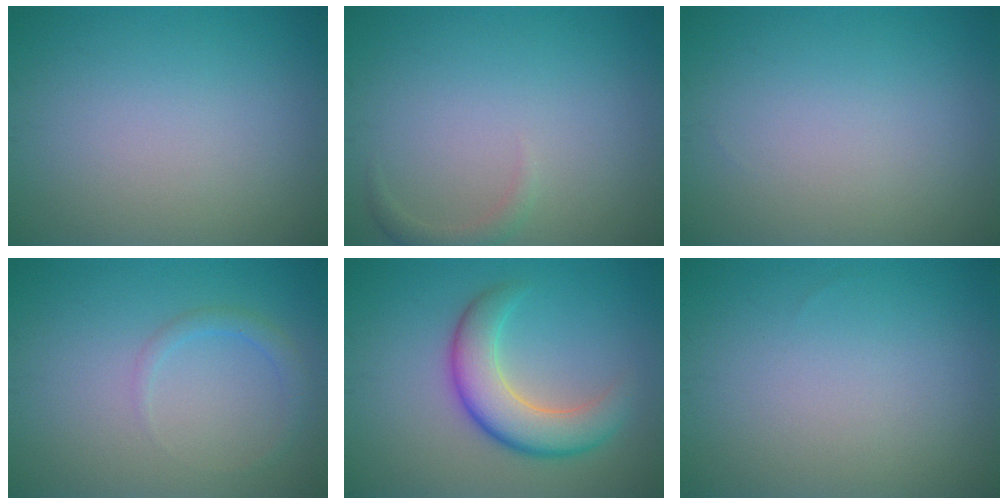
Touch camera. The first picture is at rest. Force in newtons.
{"total": 1.3, "press": 1.2, "slide": 0.2}
{"total": 0.0}
{"total": 1.5, "press": 1.5, "slide": 0.2}
{"total": 5.9, "press": 5.8, "slide": 0.4}
{"total": 0.0}